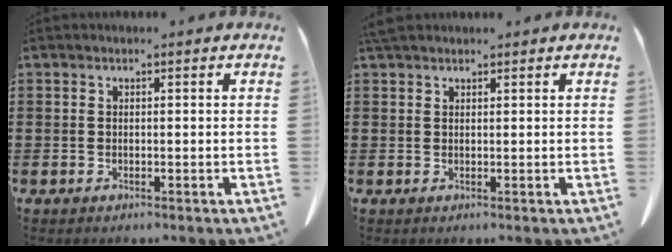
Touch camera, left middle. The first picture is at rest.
{"total": 1.9, "force": [1.6, 0.6, 0.8], "torque": [-0.021, 0.003, 0.032]}